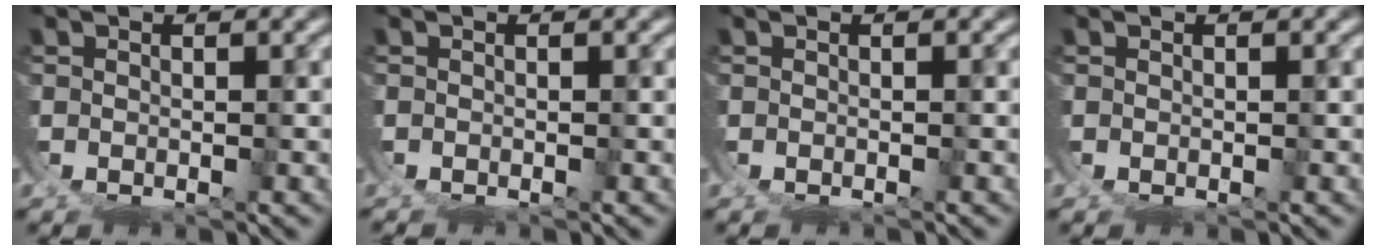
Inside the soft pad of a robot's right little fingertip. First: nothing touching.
{"total": 0.5, "force": [-0.5, 0.0, -0.3], "torque": [0.003, -0.003, -0.007]}
{"total": 0.0}
{"total": 0.0}